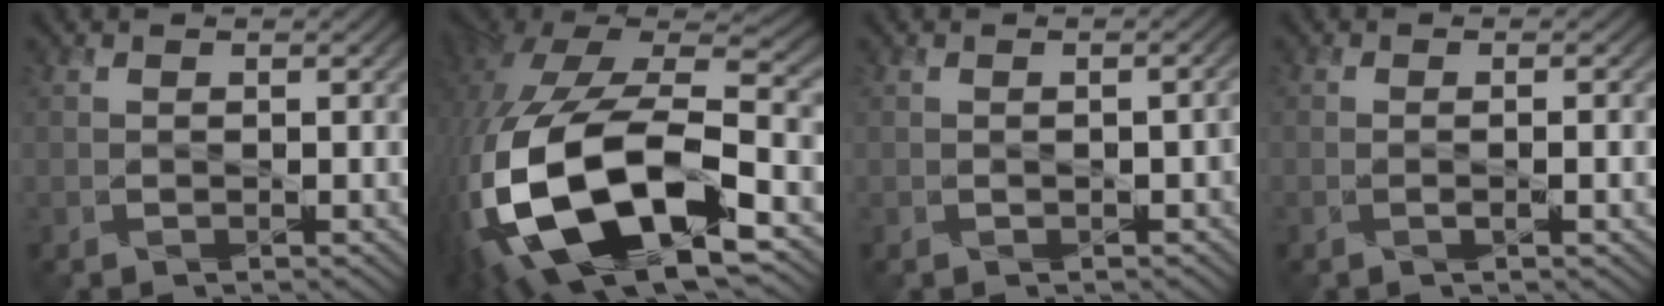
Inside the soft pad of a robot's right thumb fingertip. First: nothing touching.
{"total": 21.1, "force": [-6.4, 10.8, 17.0], "torque": [-0.388, -0.041, -0.093]}
{"total": 1.2, "force": [-0.5, 0.4, 1.0], "torque": [-0.009, 0.002, -0.004]}
{"total": 1.7, "force": [-0.5, 0.1, 1.6], "torque": [-0.027, 0.002, -0.011]}